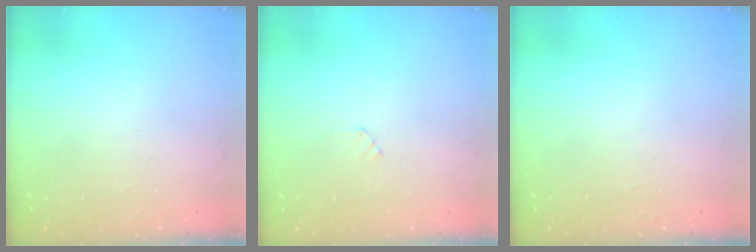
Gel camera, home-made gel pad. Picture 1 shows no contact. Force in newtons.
{"total": 2.4, "press": 2.4, "slide": 0.3}
{"total": 0.0}